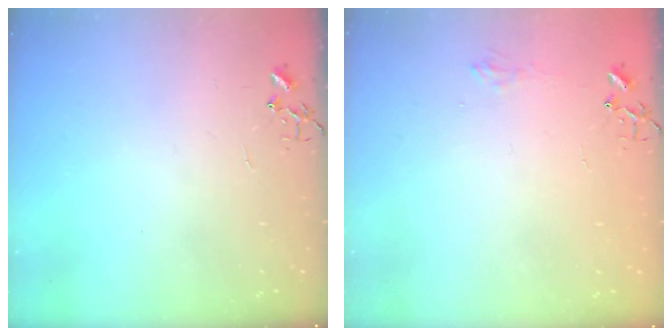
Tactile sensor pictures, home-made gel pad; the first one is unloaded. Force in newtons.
{"total": 6.6, "press": 6.6, "slide": 0.8}